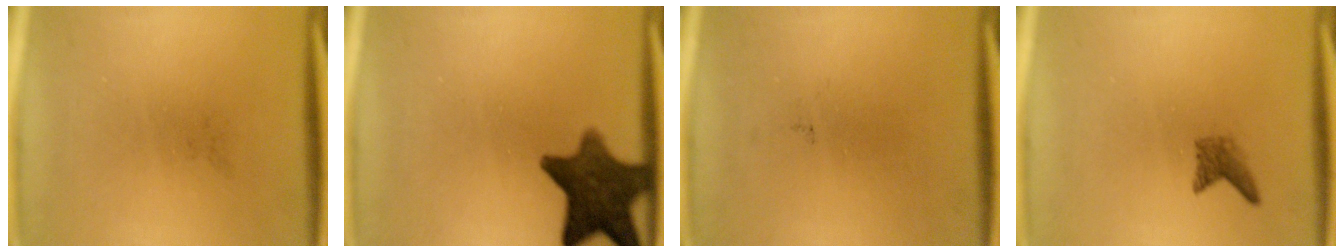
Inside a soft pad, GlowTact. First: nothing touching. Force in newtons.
{"total": 11.2}
{"total": 0.0}
{"total": 1.7}